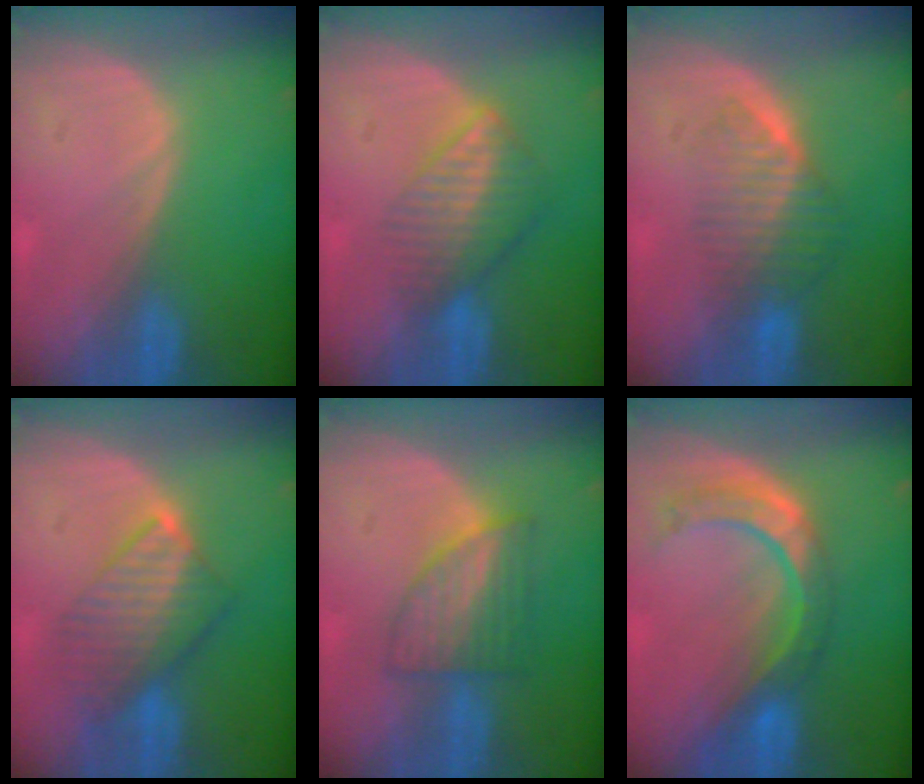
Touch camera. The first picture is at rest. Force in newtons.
{"total": 6.7, "press": 5.8, "slide": 3.3}
{"total": 6.4, "press": 5.8, "slide": 2.7}
{"total": 7.3, "press": 7.1, "slide": 1.8}
{"total": 5.9, "press": 5.8, "slide": 0.3}
{"total": 8.5, "press": 7.2, "slide": 4.5}